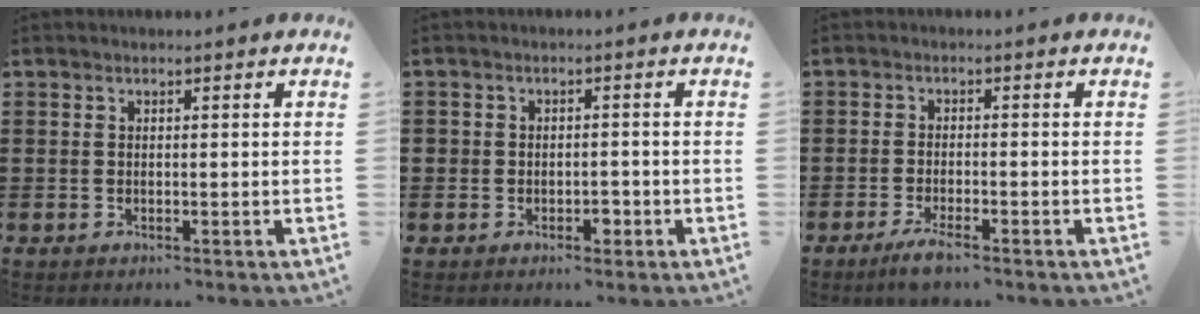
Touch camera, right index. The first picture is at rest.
{"total": 2.2, "force": [-1.0, 1.6, 1.1], "torque": [-0.024, 0.002, -0.021]}
{"total": 3.1, "force": [-2.2, 0.1, 2.1], "torque": [-0.041, -0.005, -0.040]}